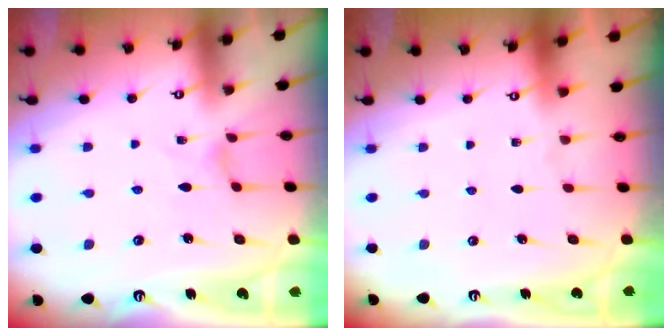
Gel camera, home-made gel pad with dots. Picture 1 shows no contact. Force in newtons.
{"total": 0.0}